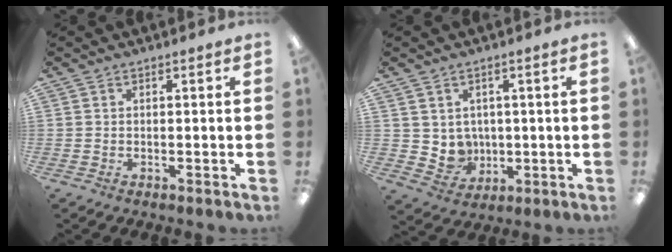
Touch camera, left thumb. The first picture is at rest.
{"total": 4.8, "force": [1.9, 4.4, 0.4], "torque": [-0.017, -0.013, 0.044]}